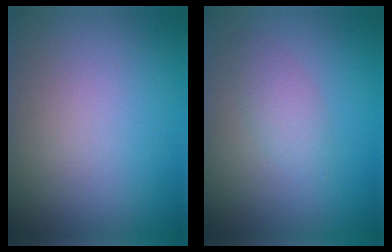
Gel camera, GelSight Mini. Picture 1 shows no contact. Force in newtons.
{"total": 1.7, "press": 1.7, "slide": 0.1}